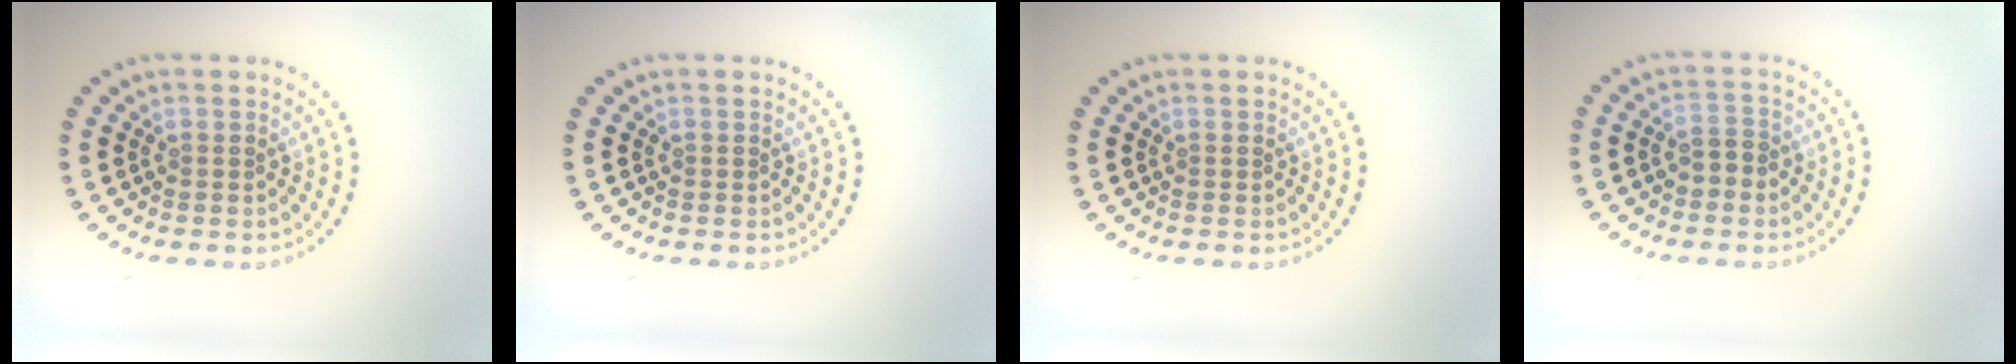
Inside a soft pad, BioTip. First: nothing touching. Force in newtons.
{"total": 0.0}
{"total": 0.0}
{"total": 1.9, "press": 1.8, "slide": 0.5}